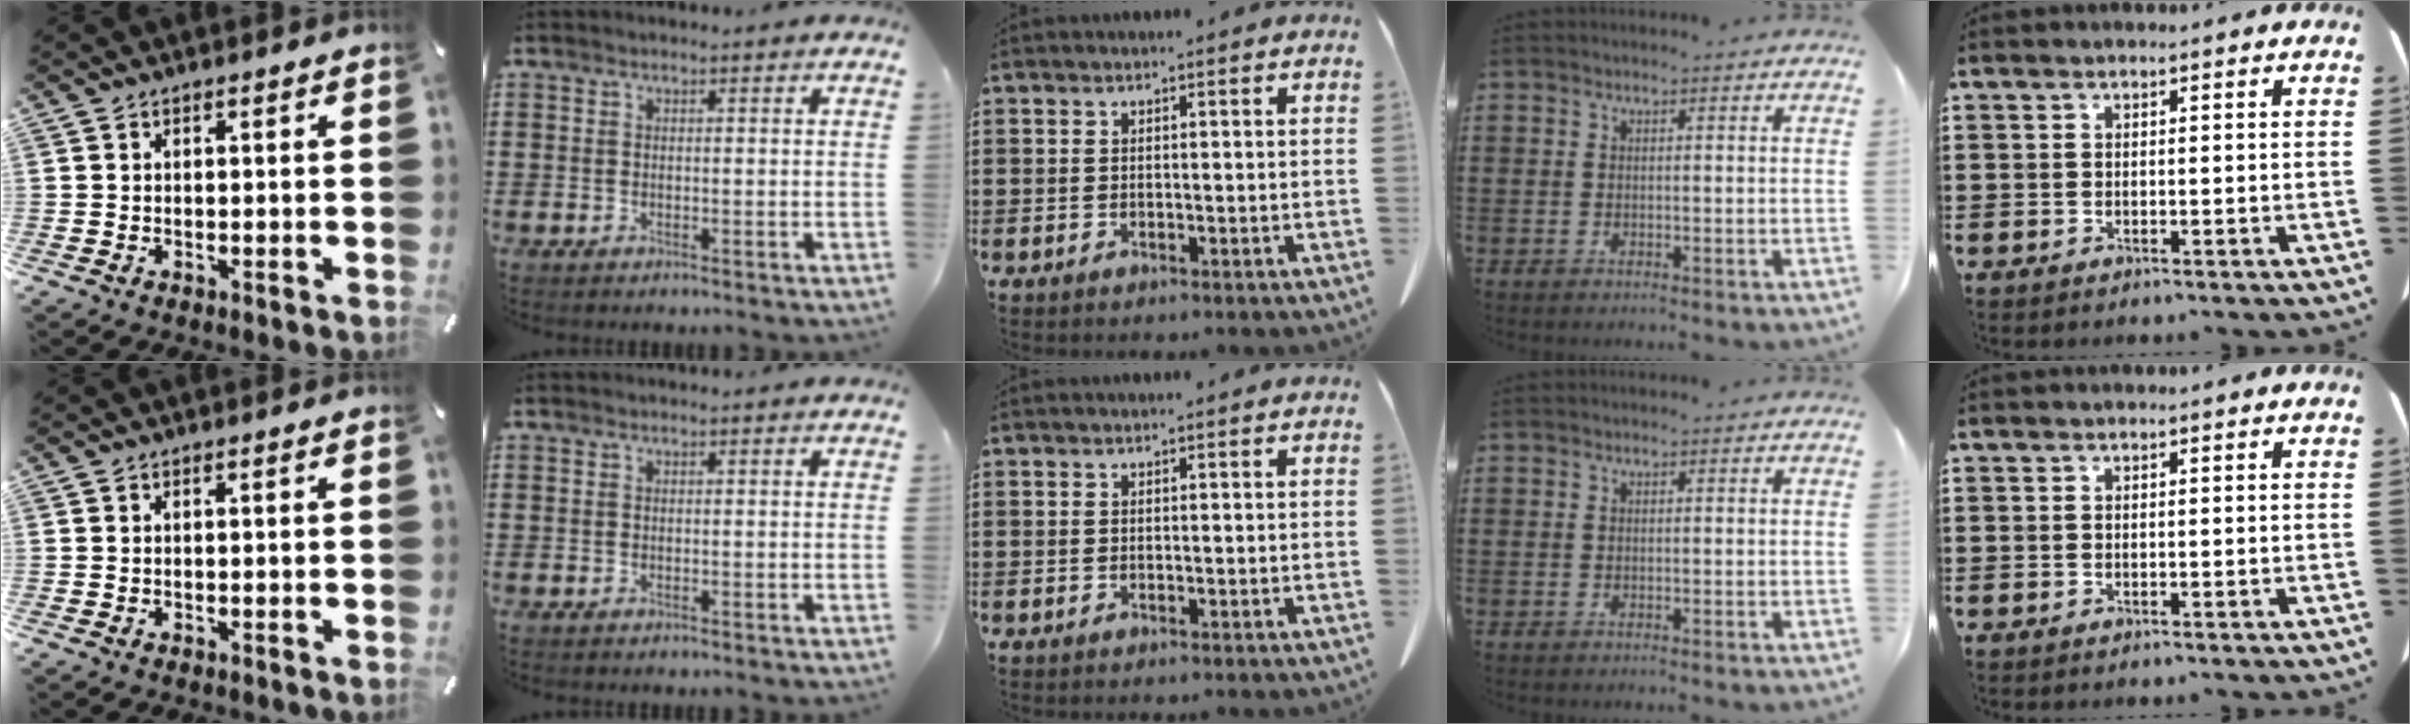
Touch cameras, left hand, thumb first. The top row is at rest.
{}